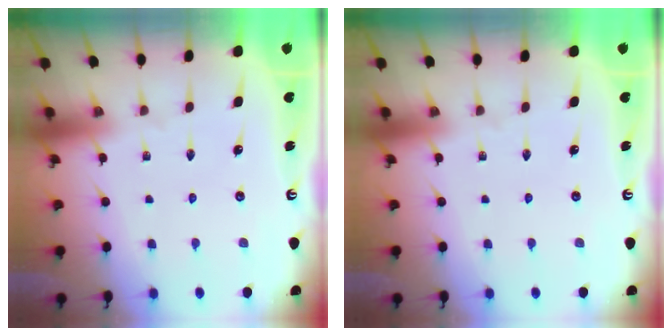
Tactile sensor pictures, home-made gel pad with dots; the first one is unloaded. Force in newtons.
{"total": 0.0}